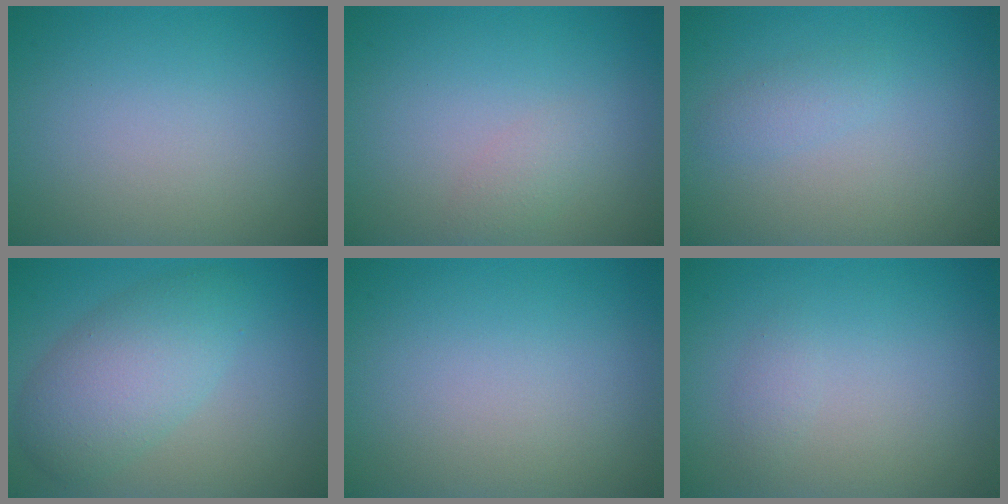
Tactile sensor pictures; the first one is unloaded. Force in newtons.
{"total": 1.1, "press": 1.1, "slide": 0.1}
{"total": 1.2, "press": 1.2, "slide": 0.0}
{"total": 5.4, "press": 5.4, "slide": 0.0}
{"total": 0.0}
{"total": 0.8, "press": 0.8, "slide": 0.1}